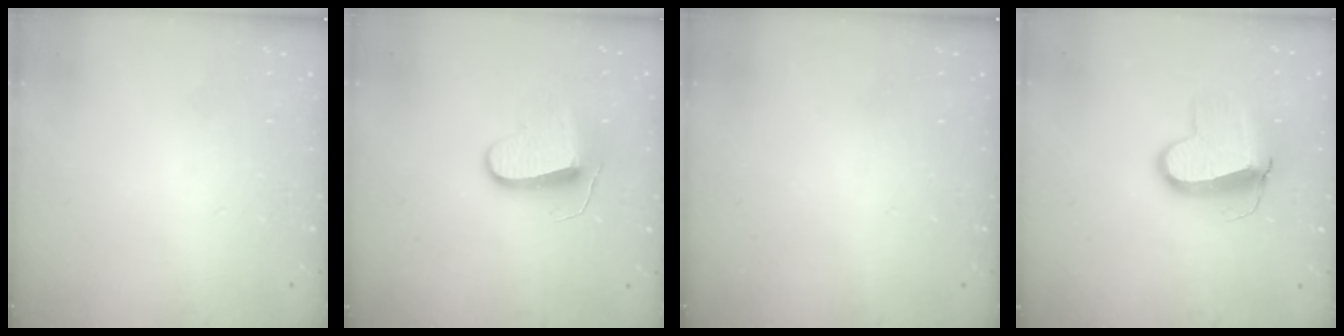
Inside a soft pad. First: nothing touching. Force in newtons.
{"total": 9.1, "press": 9.0, "slide": 0.6}
{"total": 0.0}
{"total": 11.5, "press": 11.4, "slide": 1.3}